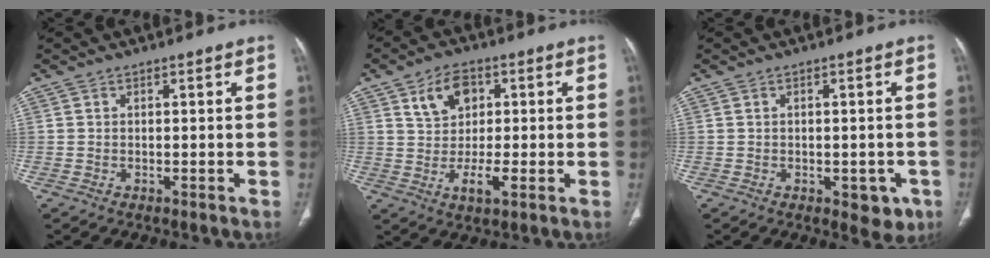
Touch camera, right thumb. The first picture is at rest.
{"total": 8.7, "force": [1.8, 5.6, 6.5], "torque": [-0.094, -0.005, 0.032]}
{"total": 5.0, "force": [-2.0, 2.9, 3.5], "torque": [-0.015, 0.001, -0.018]}